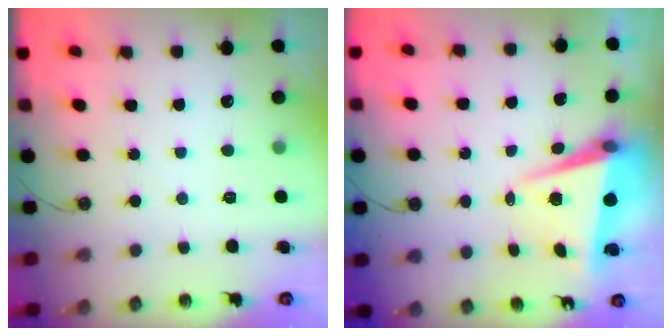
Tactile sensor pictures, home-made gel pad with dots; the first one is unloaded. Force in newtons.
{"total": 6.0, "press": 5.7, "slide": 2.0}